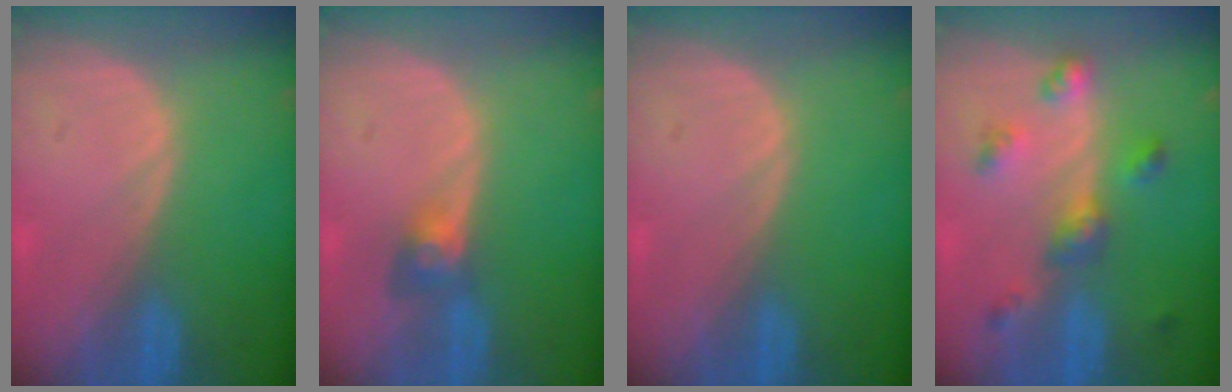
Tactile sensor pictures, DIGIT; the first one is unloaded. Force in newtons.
{"total": 3.2, "press": 2.7, "slide": 1.6}
{"total": 0.0}
{"total": 5.2, "press": 5.2, "slide": 0.2}